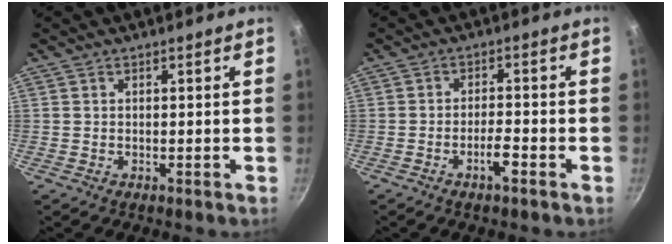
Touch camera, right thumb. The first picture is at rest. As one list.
[{"total": 3.6, "force": [-2.0, 0.8, 2.8], "torque": [-0.048, 0.020, -0.036]}]